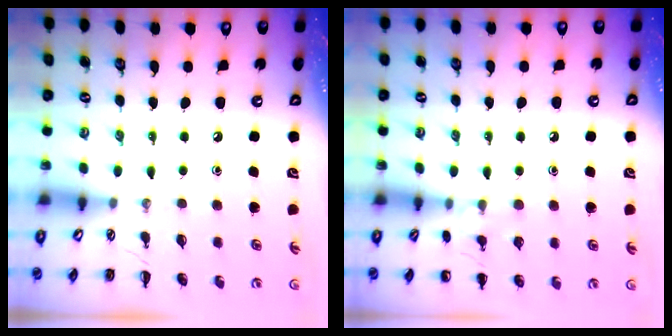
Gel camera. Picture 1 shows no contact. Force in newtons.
{"total": 7.0, "press": 6.6, "slide": 2.1}